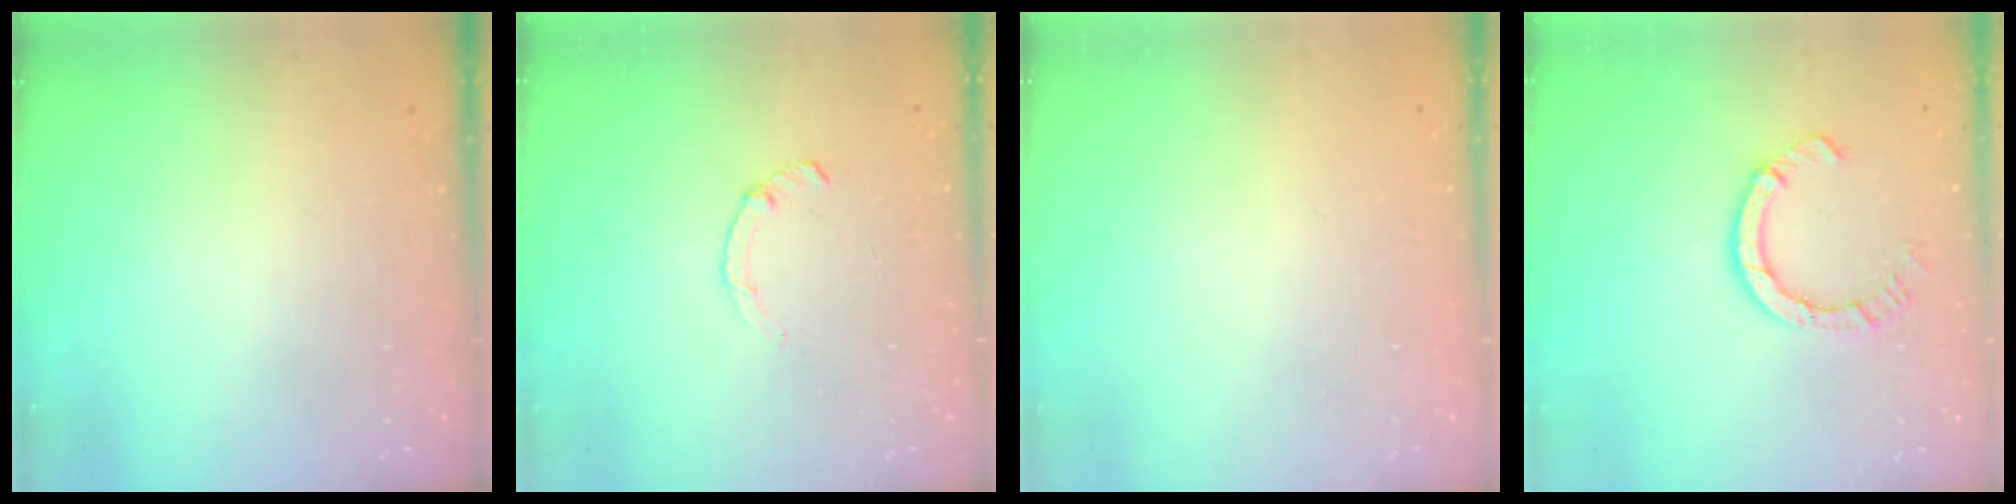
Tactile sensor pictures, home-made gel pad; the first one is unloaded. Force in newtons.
{"total": 2.2, "press": 2.2, "slide": 0.2}
{"total": 2.4, "press": 2.4, "slide": 0.2}
{"total": 6.8, "press": 6.7, "slide": 0.7}